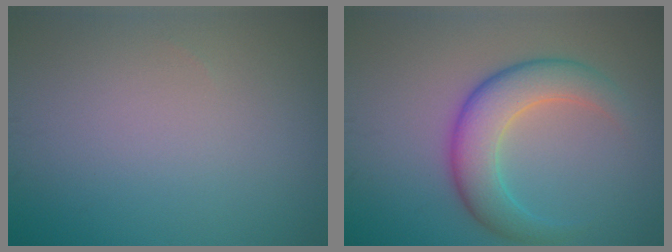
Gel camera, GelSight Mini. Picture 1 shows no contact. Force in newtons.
{"total": 5.5, "press": 5.5, "slide": 0.1}